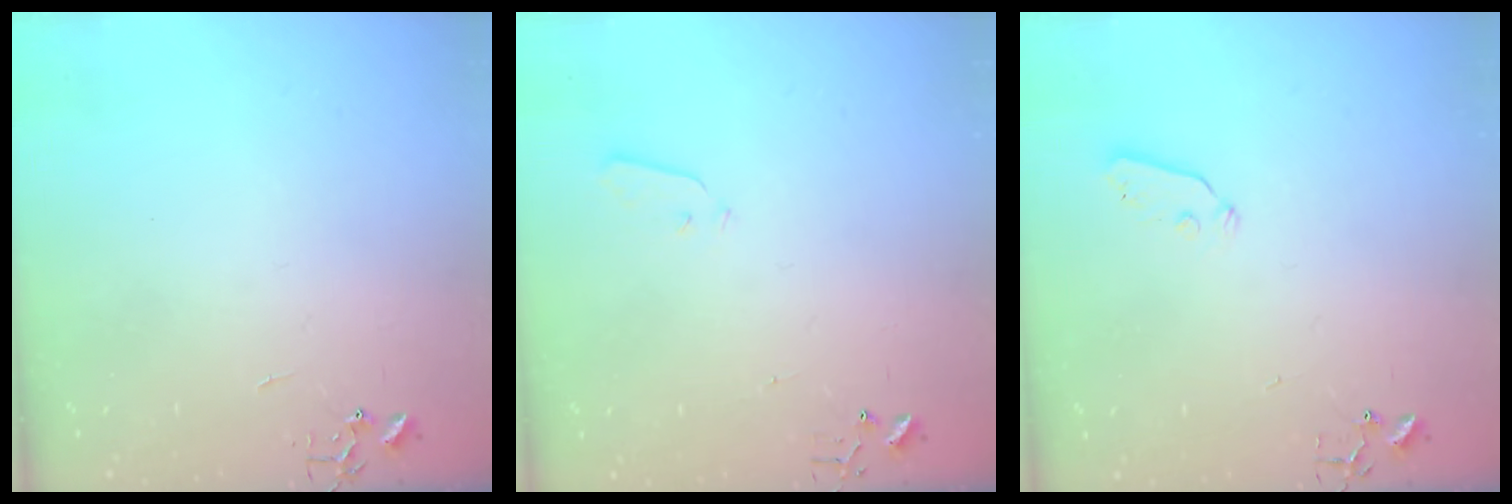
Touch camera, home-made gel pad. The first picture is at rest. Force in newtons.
{"total": 2.9, "press": 2.8, "slide": 0.8}
{"total": 3.2, "press": 3.2, "slide": 0.5}